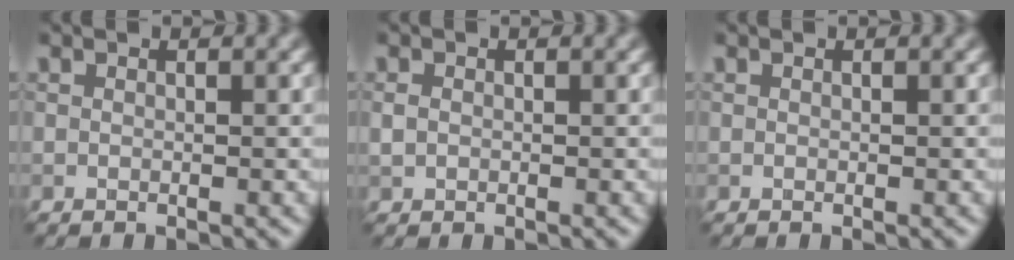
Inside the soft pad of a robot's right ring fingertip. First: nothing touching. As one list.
[{"total": 0.9, "force": [0.0, 0.8, 0.5], "torque": [-0.009, -0.002, -0.002]}, {"total": 0.0}]